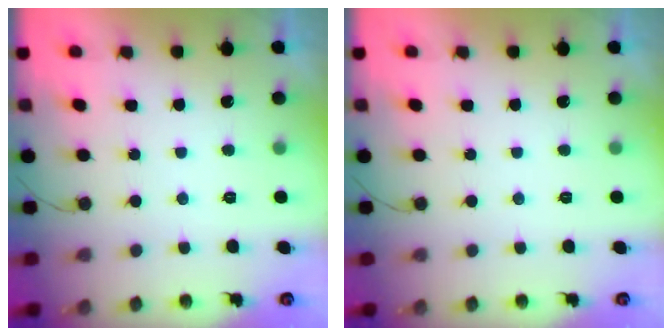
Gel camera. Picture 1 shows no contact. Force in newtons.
{"total": 0.0}